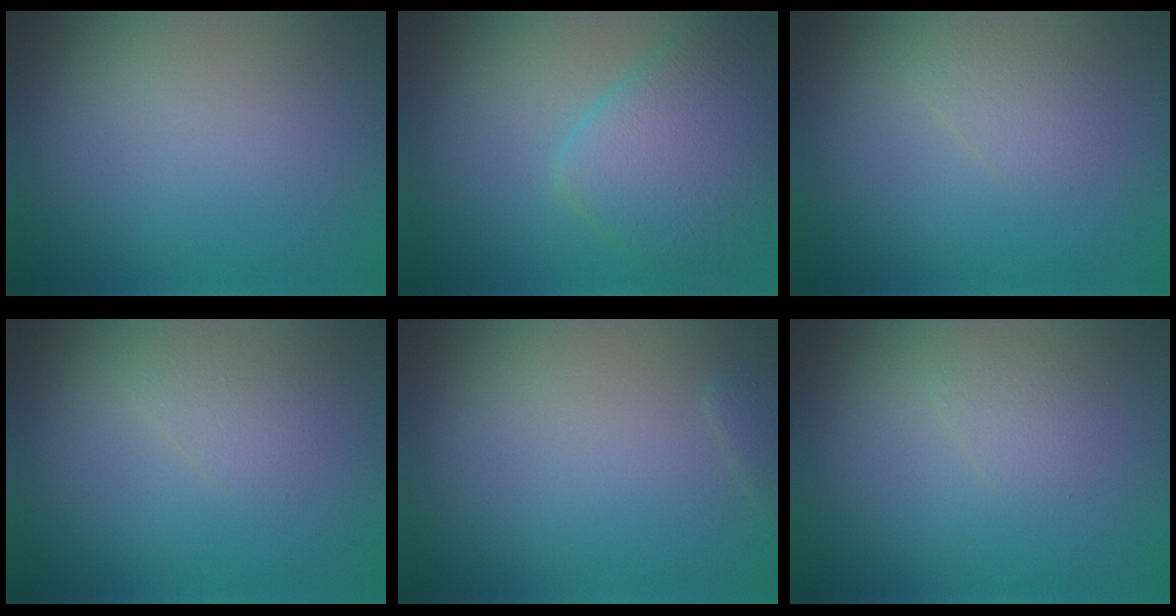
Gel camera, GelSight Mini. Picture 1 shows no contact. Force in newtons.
{"total": 5.6, "press": 5.6, "slide": 0.3}
{"total": 1.4, "press": 1.4, "slide": 0.1}
{"total": 1.4, "press": 1.4, "slide": 0.1}
{"total": 0.6, "press": 0.6, "slide": 0.1}
{"total": 1.1, "press": 1.1, "slide": 0.0}